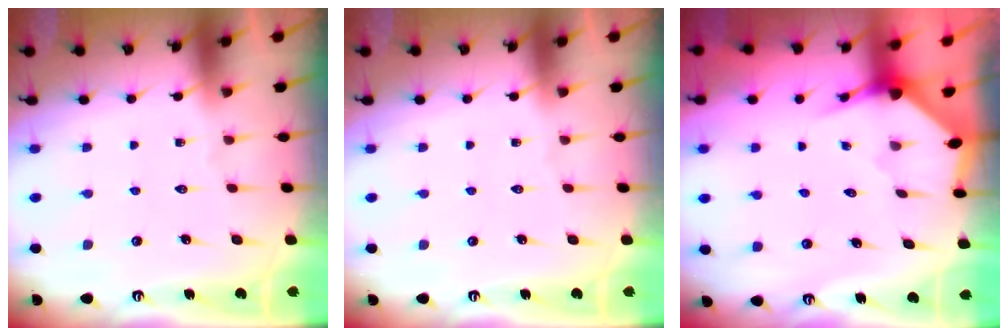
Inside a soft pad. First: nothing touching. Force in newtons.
{"total": 0.0}
{"total": 3.1, "press": 3.0, "slide": 0.3}